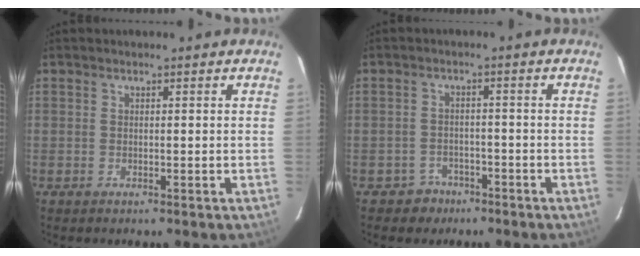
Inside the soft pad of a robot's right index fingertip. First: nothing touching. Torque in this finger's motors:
{"motor_torque": [0.17, -0.21, -0.01, -0.01]}